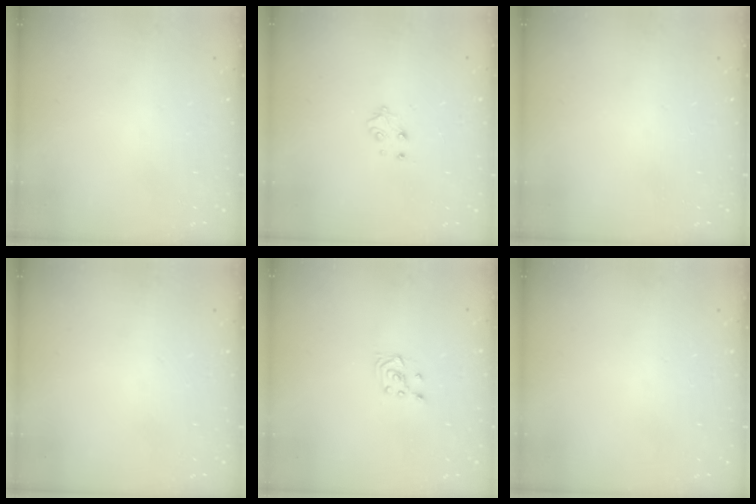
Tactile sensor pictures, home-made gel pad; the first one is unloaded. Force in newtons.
{"total": 4.4, "press": 4.4, "slide": 0.5}
{"total": 0.0}
{"total": 0.0}
{"total": 3.9, "press": 3.8, "slide": 0.7}
{"total": 0.0}